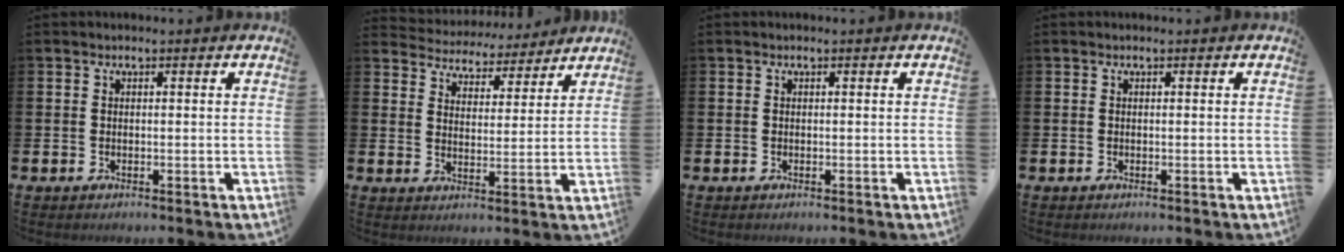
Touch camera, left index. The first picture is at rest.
{"total": 4.3, "force": [4.1, 1.3, -0.4], "torque": [-0.012, -0.037, 0.068]}
{"total": 0.0}
{"total": 0.0}